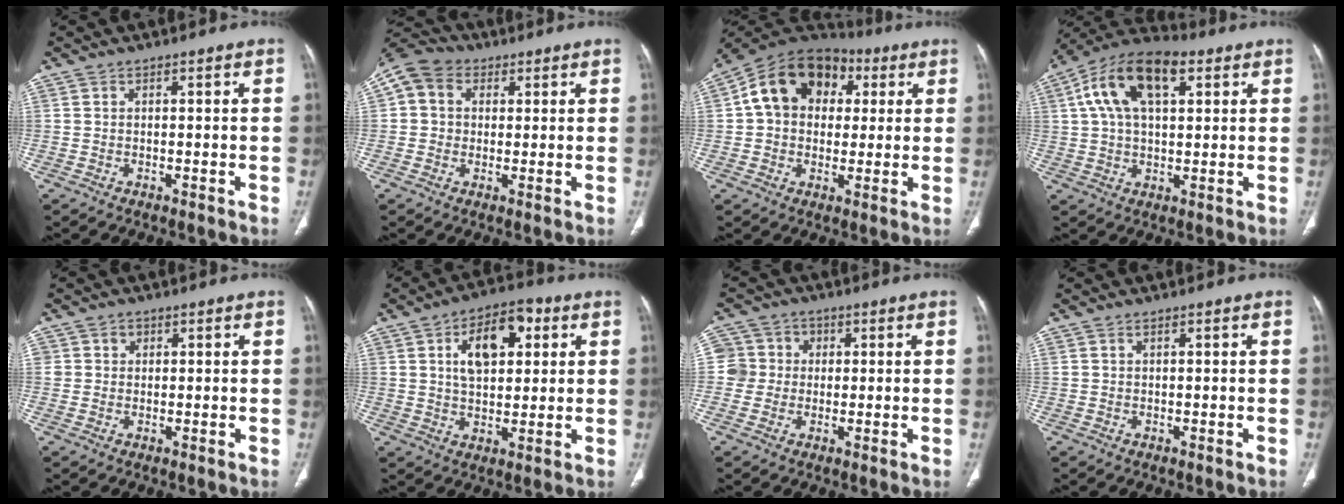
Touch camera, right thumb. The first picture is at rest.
{"total": 8.7, "force": [2.1, 7.5, 4.0], "torque": [-0.073, 0.020, 0.029]}
{"total": 16.1, "force": [3.8, 12.2, 9.8], "torque": [-0.141, 0.029, 0.053]}
{"total": 15.6, "force": [5.7, 7.9, 12.1], "torque": [-0.211, 0.024, 0.094]}
{"total": 2.1, "force": [0.8, 1.9, 0.3], "torque": [0.013, -0.001, 0.008]}
{"total": 12.5, "force": [3.9, 7.0, 9.6], "torque": [-0.124, 0.004, 0.060]}
{"total": 5.8, "force": [0.5, 5.7, 0.6], "torque": [0.021, 0.013, 0.003]}
{"total": 0.5, "force": [0.4, 0.1, 0.3], "torque": [-0.009, 0.003, 0.009]}